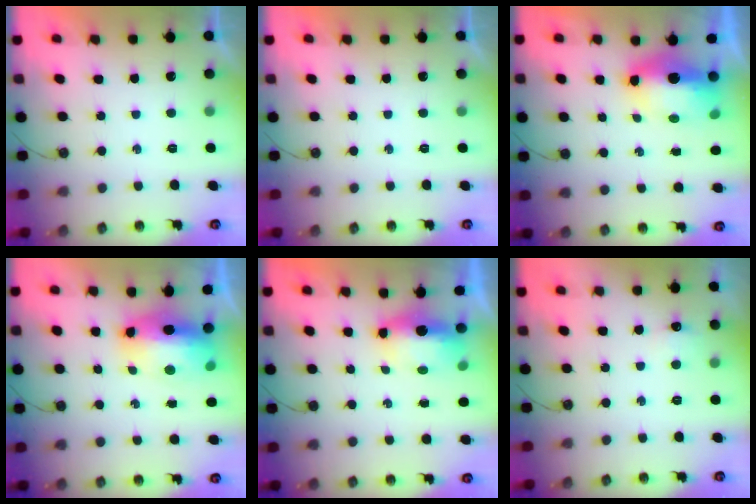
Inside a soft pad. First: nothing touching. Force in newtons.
{"total": 0.0}
{"total": 9.5, "press": 9.4, "slide": 1.5}
{"total": 11.7, "press": 11.5, "slide": 1.9}
{"total": 8.3, "press": 7.1, "slide": 4.2}
{"total": 4.3, "press": 4.2, "slide": 1.1}